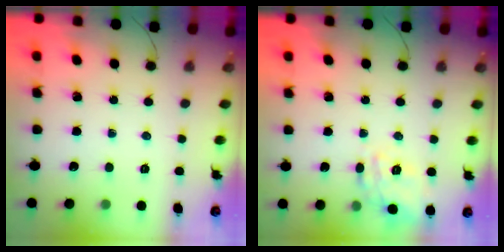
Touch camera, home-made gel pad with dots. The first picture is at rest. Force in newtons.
{"total": 13.5, "press": 13.5, "slide": 0.5}